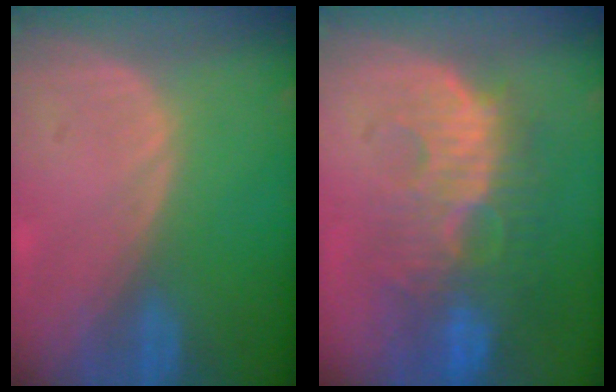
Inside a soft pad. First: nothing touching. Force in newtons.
{"total": 10.8, "press": 9.9, "slide": 4.2}